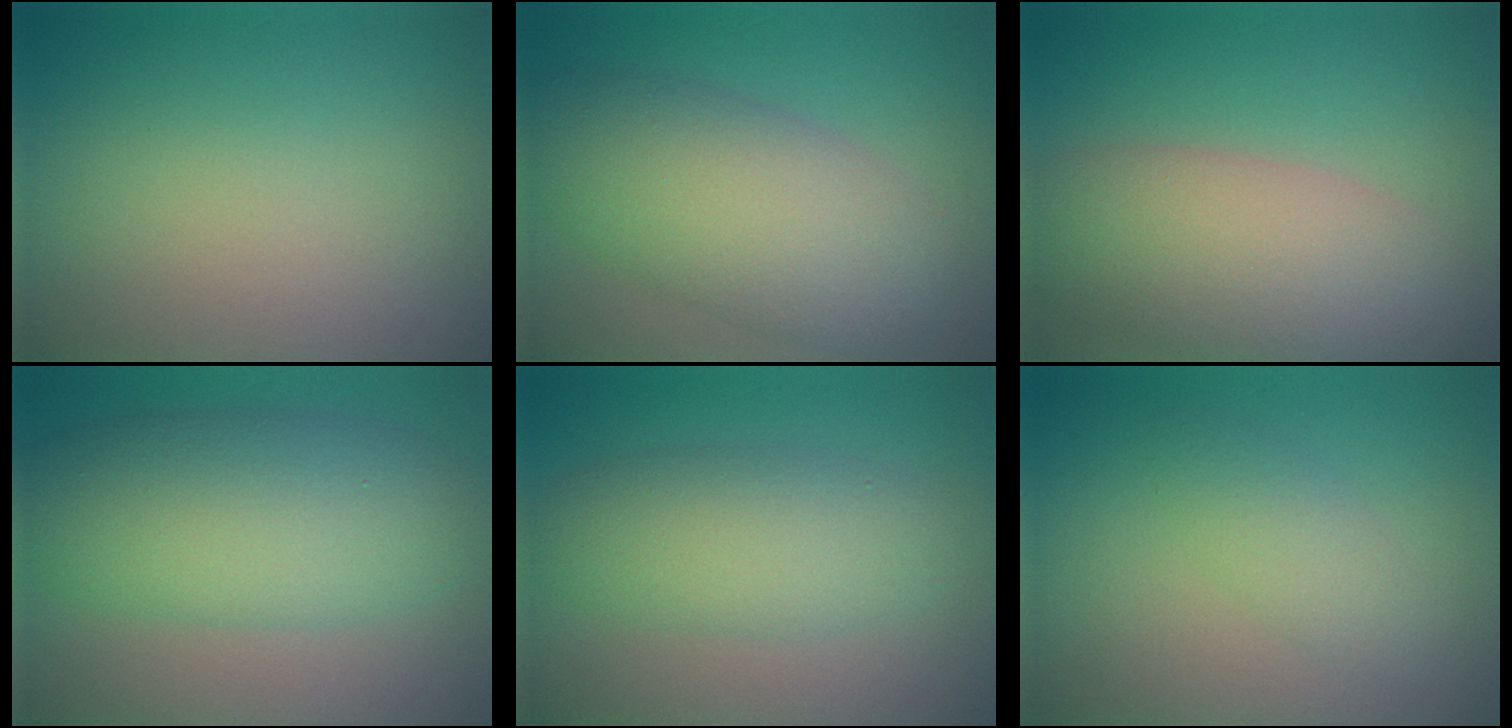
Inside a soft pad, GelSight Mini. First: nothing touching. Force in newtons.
{"total": 8.1, "press": 8.1, "slide": 0.5}
{"total": 7.4, "press": 7.4, "slide": 0.7}
{"total": 8.2, "press": 8.2, "slide": 0.3}
{"total": 4.9, "press": 4.9, "slide": 0.2}
{"total": 2.2, "press": 2.2, "slide": 0.1}